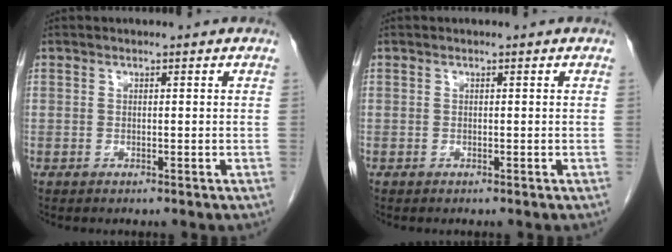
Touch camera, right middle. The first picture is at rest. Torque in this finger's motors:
{"motor_torque": [0.01, -0.04, -0.05, -0.01]}